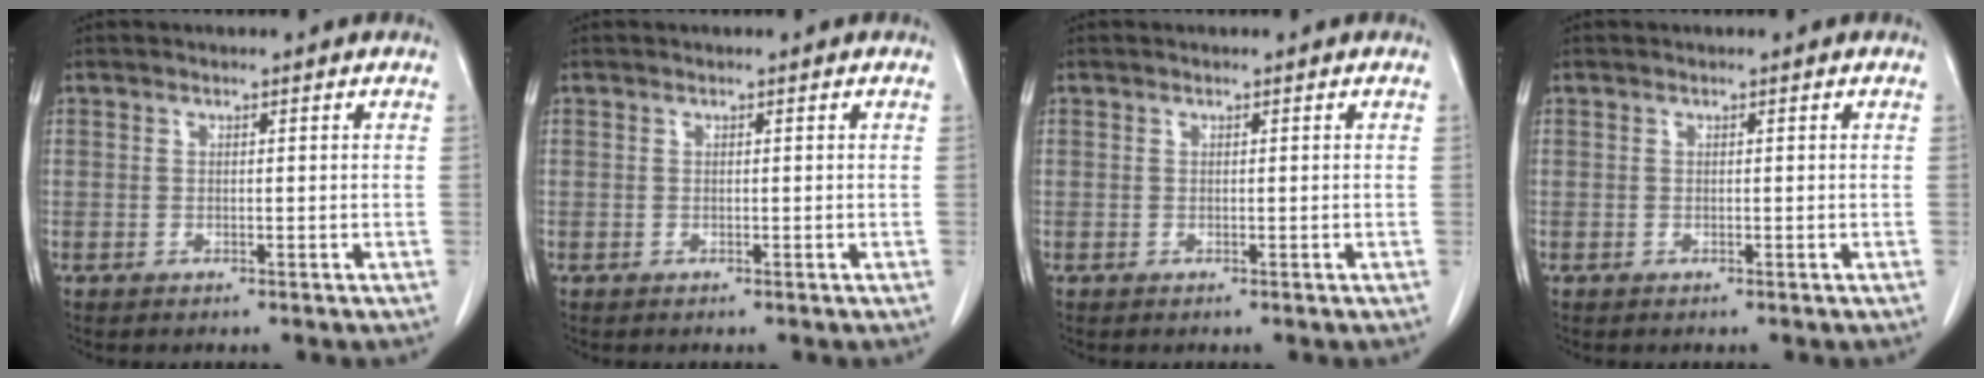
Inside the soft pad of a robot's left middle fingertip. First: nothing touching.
{"total": 0.0}
{"total": 0.0}
{"total": 0.0}